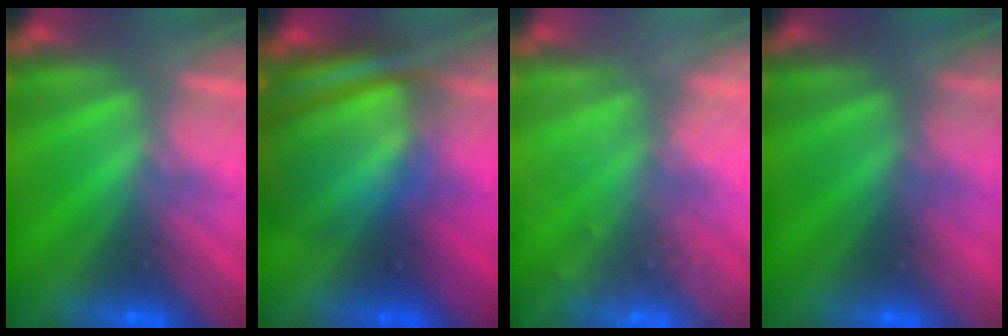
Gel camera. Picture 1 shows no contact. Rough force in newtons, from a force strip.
{"total": 7.0}
{"total": 2.4}
{"total": 2.4}